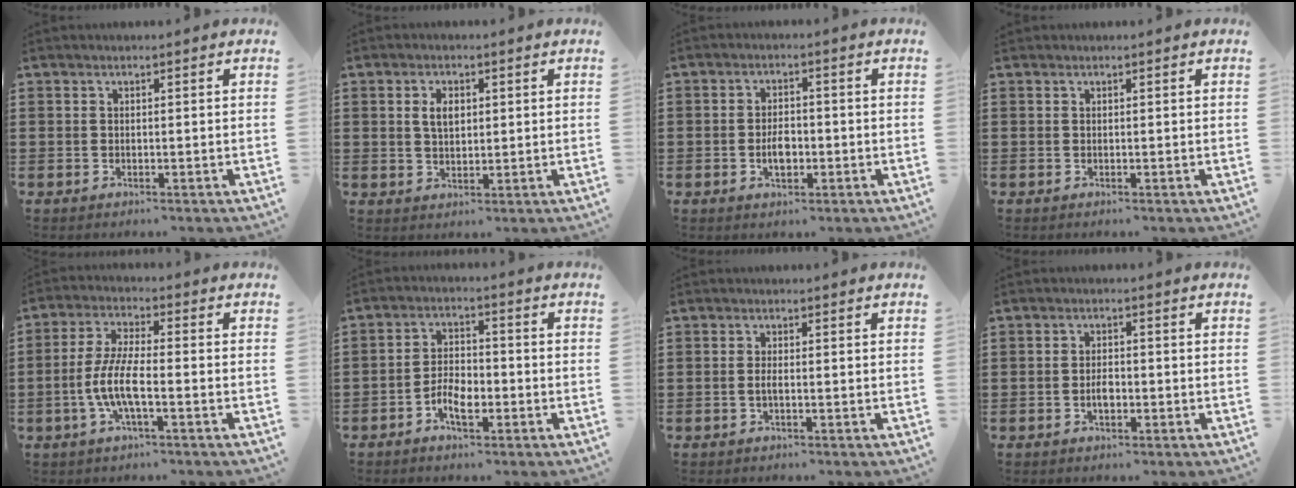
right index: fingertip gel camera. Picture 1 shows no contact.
{"total": 3.2, "force": [0.7, 1.9, 2.5], "torque": [-0.055, 0.010, 0.011]}
{"total": 3.7, "force": [-0.8, 2.0, 3.0], "torque": [-0.049, 0.000, -0.016]}
{"total": 0.0}
{"total": 7.1, "force": [-2.4, 1.6, 6.4], "torque": [-0.150, -0.013, -0.054]}
{"total": 4.8, "force": [-2.3, 2.3, 3.5], "torque": [-0.074, 0.003, -0.044]}
{"total": 1.2, "force": [-0.4, 0.2, 1.1], "torque": [-0.030, -0.003, -0.009]}
{"total": 2.5, "force": [-0.7, 1.2, 2.1], "torque": [-0.040, 0.002, -0.012]}